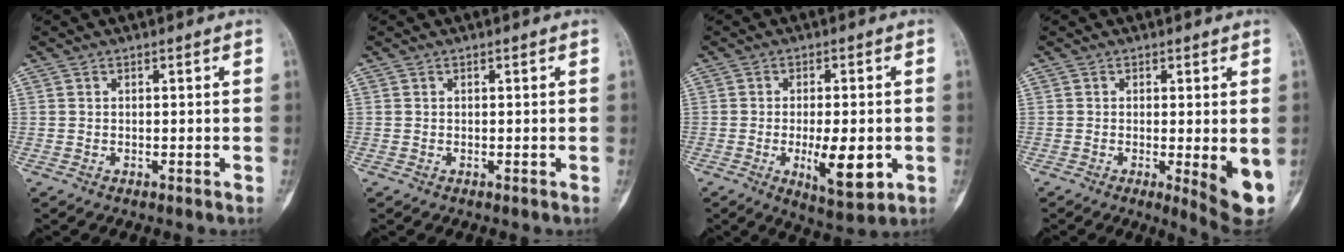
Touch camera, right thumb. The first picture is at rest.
{"total": 0.0}
{"total": 10.0, "force": [-2.3, 3.7, 9.0], "torque": [-0.132, -0.012, -0.027]}
{"total": 8.1, "force": [-1.6, 2.0, 7.7], "torque": [-0.100, -0.019, -0.019]}